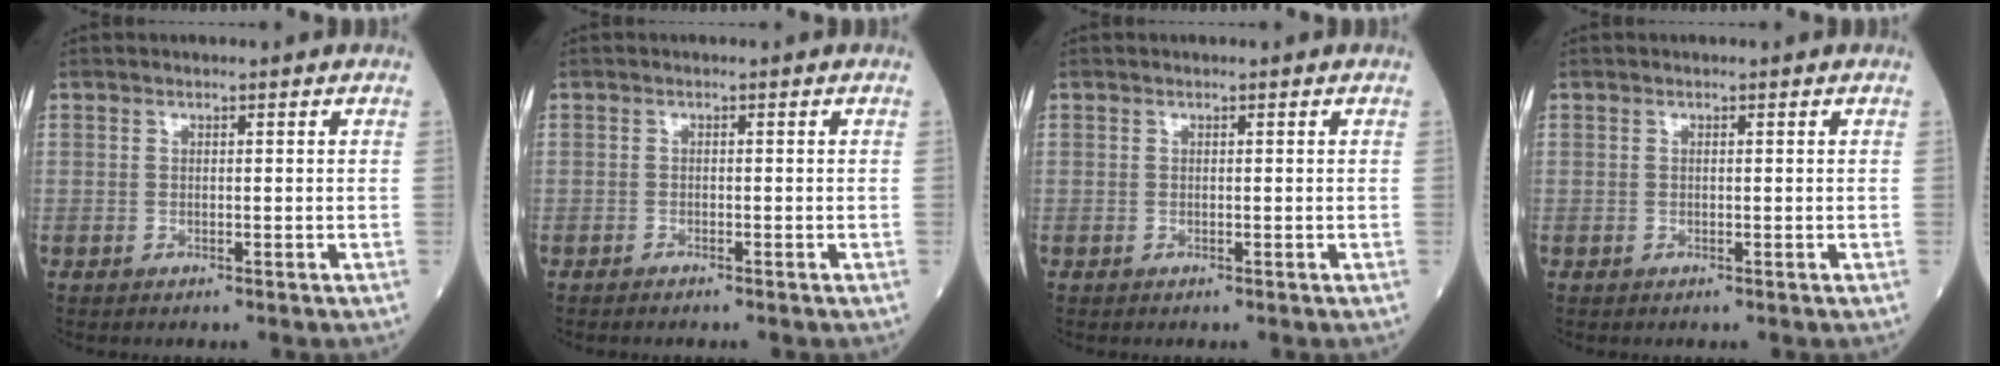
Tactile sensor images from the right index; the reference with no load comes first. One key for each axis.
{"total": 0.6, "fx": -0.6, "fy": 0.0, "fz": 0.1, "tx": -0.009, "ty": -0.002, "tz": -0.011}
{"total": 0.0}
{"total": 0.0}